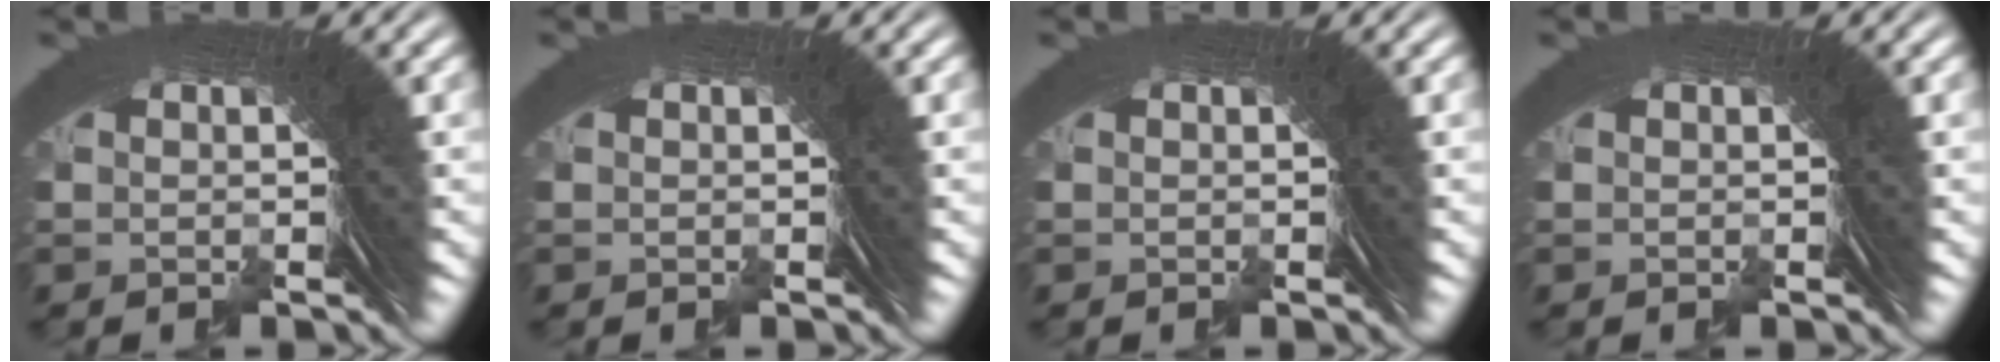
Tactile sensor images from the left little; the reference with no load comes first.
{"total": 0.0}
{"total": 0.0}
{"total": 0.0}